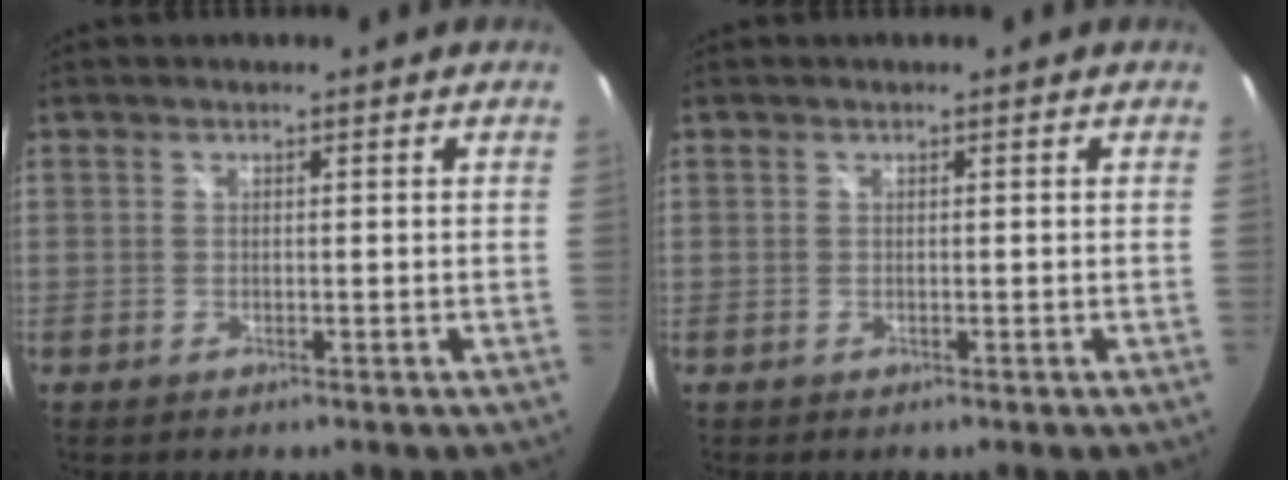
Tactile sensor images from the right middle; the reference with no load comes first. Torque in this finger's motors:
{"motor_torque": [0.34, -0.20, 0.03, 0.01]}